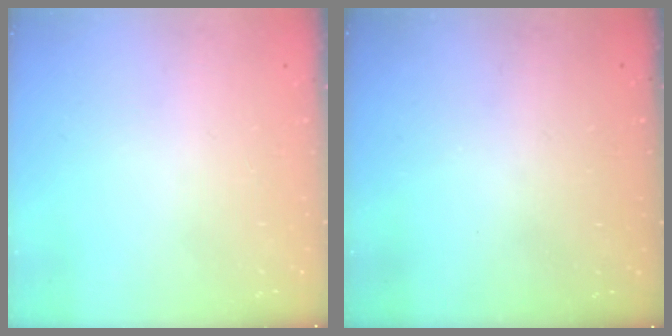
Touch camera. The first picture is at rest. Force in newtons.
{"total": 3.0, "press": 3.0, "slide": 0.1}